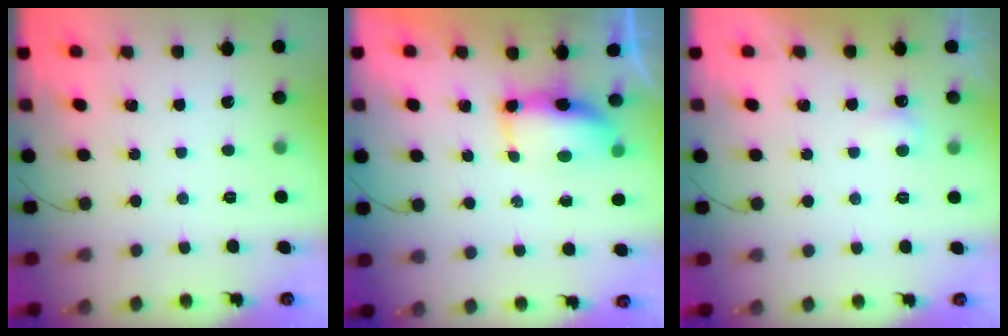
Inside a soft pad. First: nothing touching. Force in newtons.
{"total": 8.6, "press": 7.8, "slide": 3.7}
{"total": 2.5, "press": 2.4, "slide": 0.5}